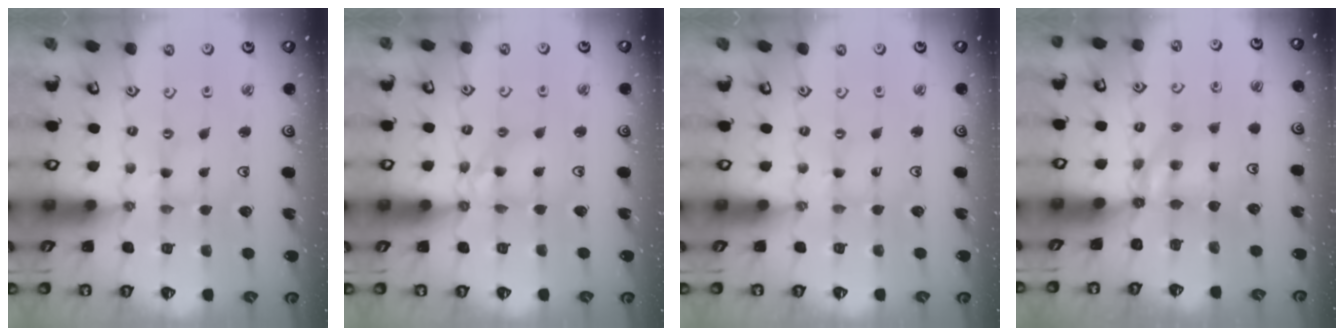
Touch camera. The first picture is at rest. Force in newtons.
{"total": 7.8, "press": 7.7, "slide": 0.7}
{"total": 0.0}
{"total": 5.8, "press": 5.8, "slide": 0.2}